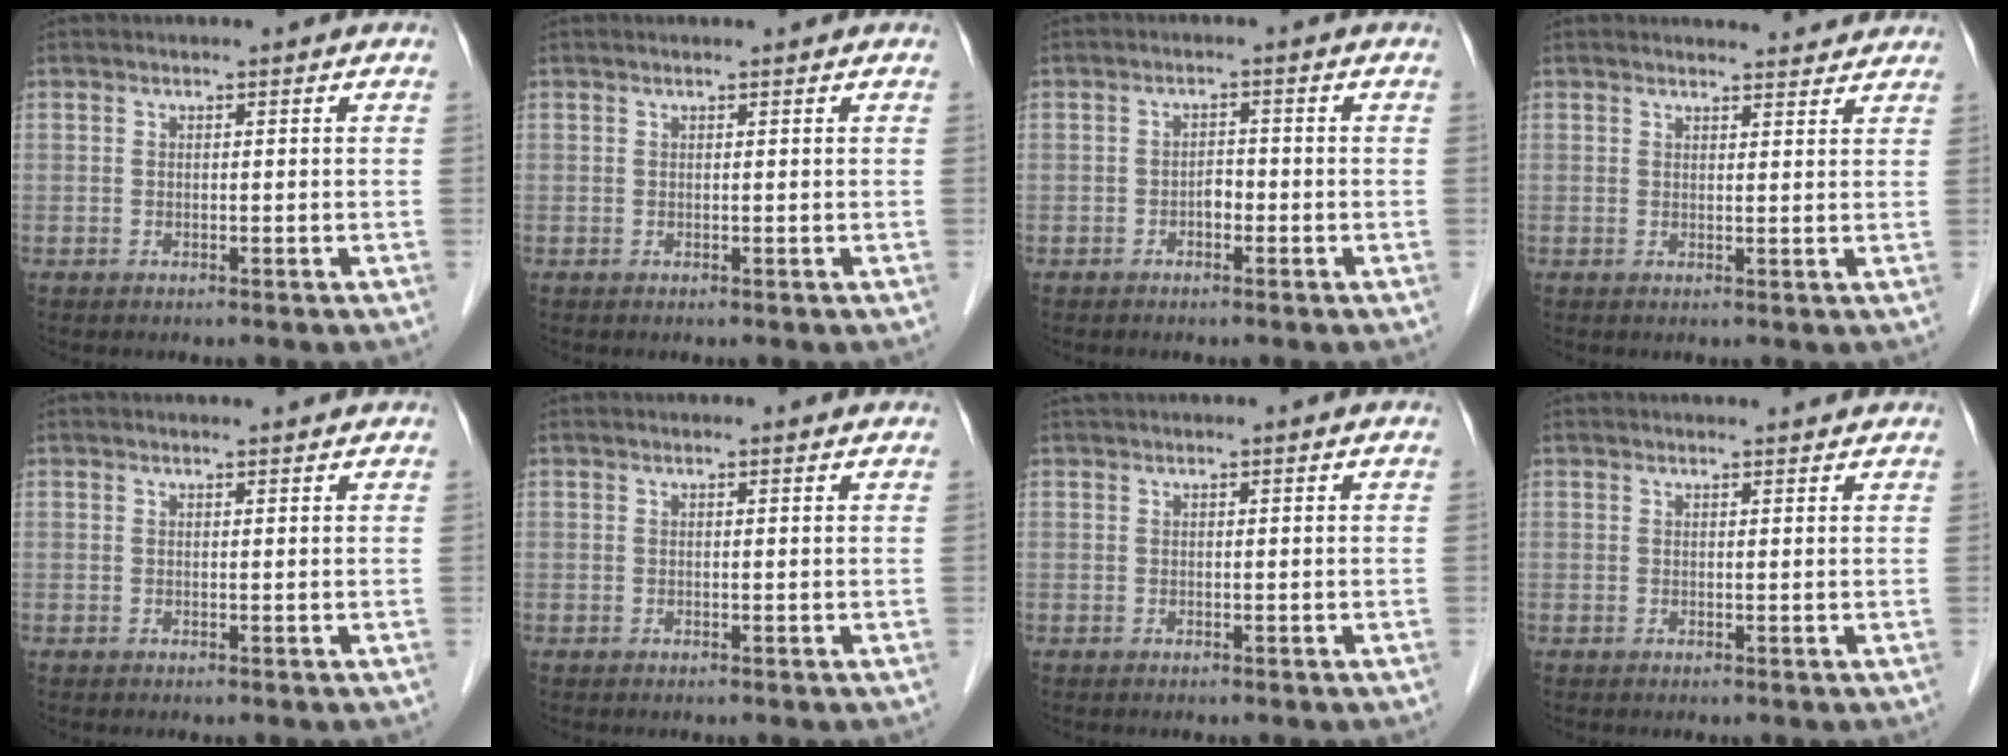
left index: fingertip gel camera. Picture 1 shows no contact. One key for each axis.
{"total": 0.8, "fx": 0.7, "fy": 0.0, "fz": 0.3, "tx": -0.008, "ty": 0.006, "tz": 0.010}
{"total": 1.6, "fx": -0.8, "fy": 0.8, "fz": 1.1, "tx": -0.014, "ty": 0.004, "tz": -0.017}
{"total": 4.8, "fx": 4.7, "fy": 0.8, "fz": 0.5, "tx": -0.008, "ty": 0.004, "tz": 0.046}
{"total": 2.3, "fx": 2.2, "fy": 0.2, "fz": 0.5, "tx": -0.011, "ty": 0.007, "tz": 0.025}
{"total": 1.2, "fx": 1.1, "fy": 0.1, "fz": 0.2, "tx": -0.013, "ty": 0.004, "tz": 0.011}
{"total": 1.9, "fx": 1.7, "fy": 0.0, "fz": 0.7, "tx": -0.009, "ty": 0.025, "tz": 0.029}
{"total": 2.8, "fx": 2.7, "fy": 0.3, "fz": 0.5, "tx": -0.014, "ty": 0.006, "tz": 0.029}